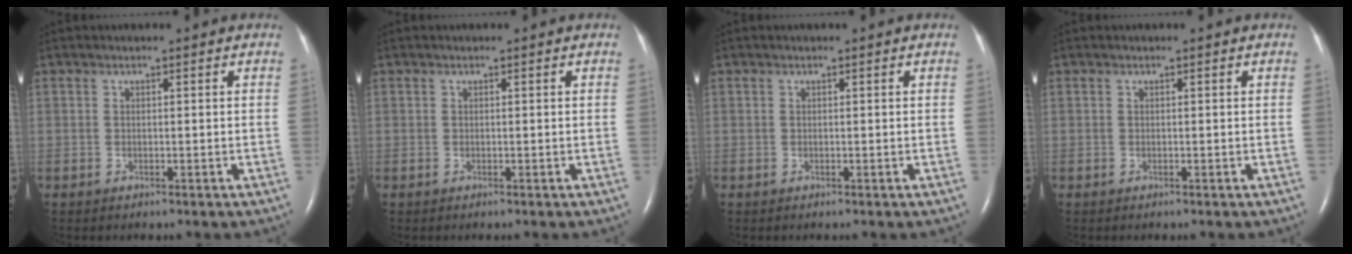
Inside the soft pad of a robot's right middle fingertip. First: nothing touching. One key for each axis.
{"total": 0.0}
{"total": 0.0}
{"total": 0.0}